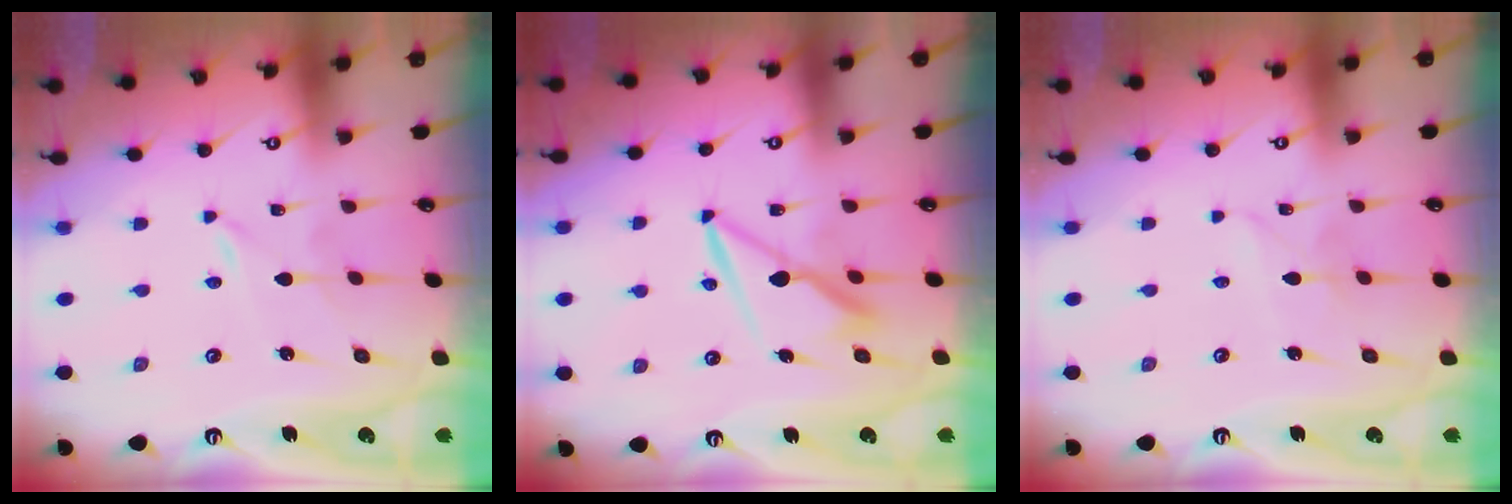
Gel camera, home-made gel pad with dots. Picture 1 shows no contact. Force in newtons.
{"total": 7.7, "press": 7.6, "slide": 1.2}
{"total": 2.5, "press": 2.5, "slide": 0.2}